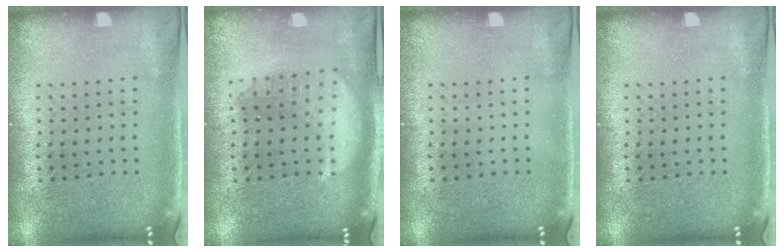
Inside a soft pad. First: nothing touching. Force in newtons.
{"total": 2.8, "press": 2.7, "slide": 0.4}
{"total": 0.0}
{"total": 0.0}